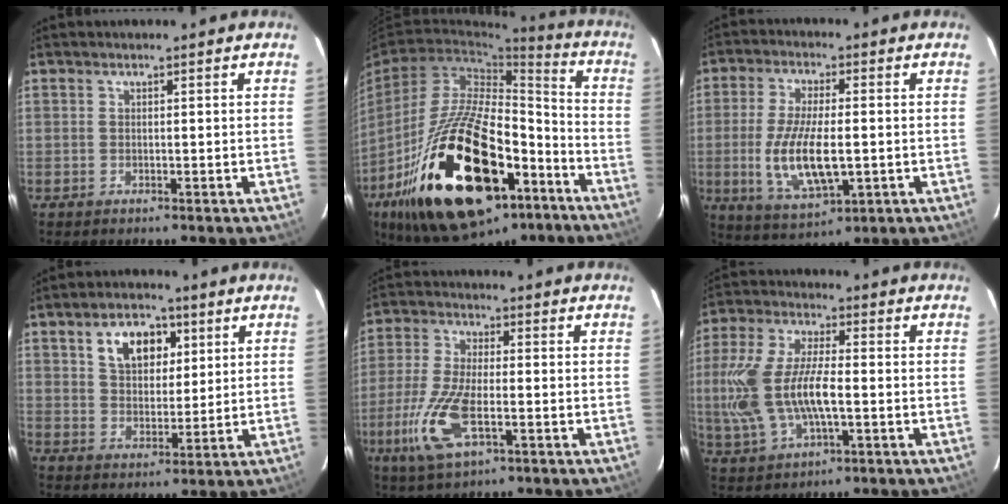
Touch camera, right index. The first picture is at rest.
{"total": 31.9, "force": [-16.1, 14.9, 23.2], "torque": [-0.419, -0.003, -0.240]}
{"total": 12.9, "force": [-1.9, 4.9, 11.8], "torque": [-0.239, -0.014, -0.028]}
{"total": 9.1, "force": [4.1, 5.9, 5.6], "torque": [-0.100, 0.019, 0.072]}
{"total": 11.9, "force": [-4.1, 4.6, 10.2], "torque": [-0.229, -0.012, -0.079]}
{"total": 16.2, "force": [-1.7, 7.4, 14.4], "torque": [-0.313, 0.000, -0.028]}